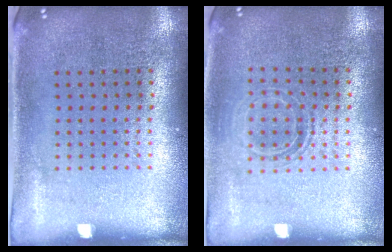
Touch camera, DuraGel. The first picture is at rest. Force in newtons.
{"total": 1.2, "press": 1.1, "slide": 0.6}